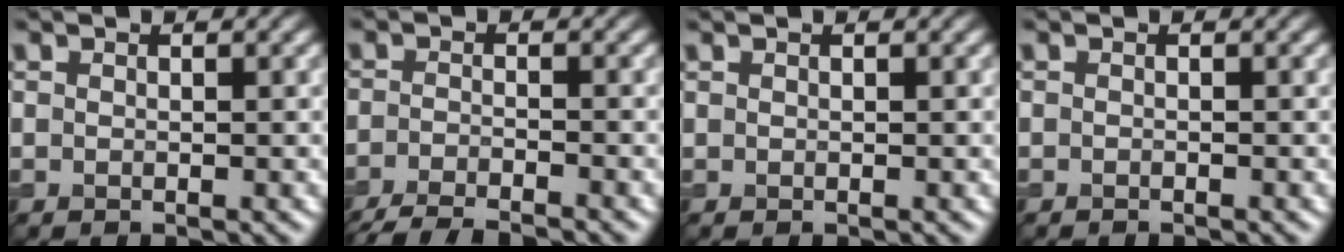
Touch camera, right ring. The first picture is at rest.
{"total": 5.5, "force": [-4.8, 0.9, 2.6], "torque": [-0.044, -0.018, -0.087]}
{"total": 0.0}
{"total": 0.6, "force": [-0.6, 0.1, 0.1], "torque": [-0.001, -0.004, -0.010]}